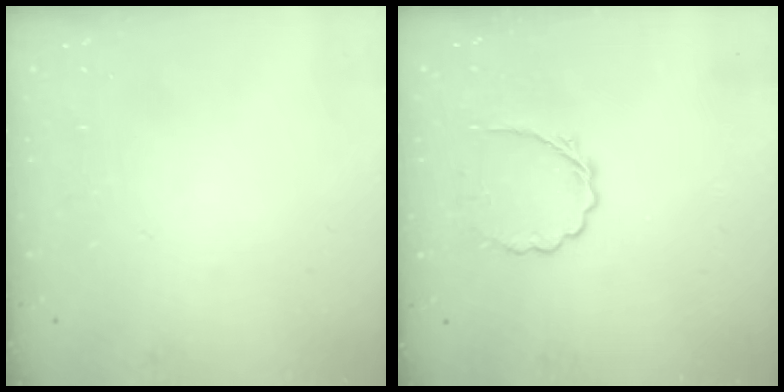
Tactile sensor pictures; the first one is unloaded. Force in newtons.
{"total": 3.2, "press": 3.0, "slide": 1.0}